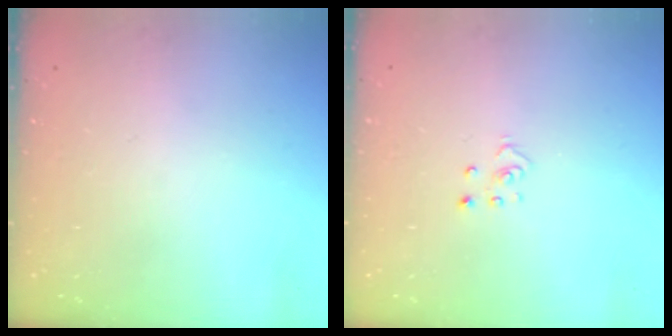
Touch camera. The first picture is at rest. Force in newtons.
{"total": 2.8, "press": 2.8, "slide": 0.3}